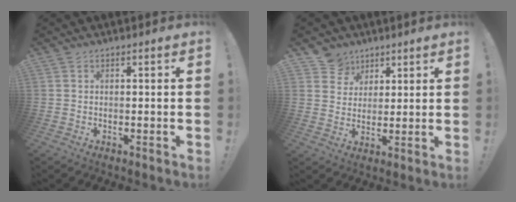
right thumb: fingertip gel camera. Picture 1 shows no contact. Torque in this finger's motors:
{"motor_torque": [-0.36, 0.56, -0.14, 0.14, -0.01]}